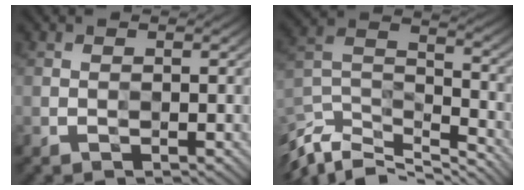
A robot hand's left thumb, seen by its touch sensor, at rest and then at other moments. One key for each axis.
{"total": 10.8, "fx": -9.2, "fy": 3.3, "fz": 4.6, "tx": -0.120, "ty": -0.005, "tz": -0.164}